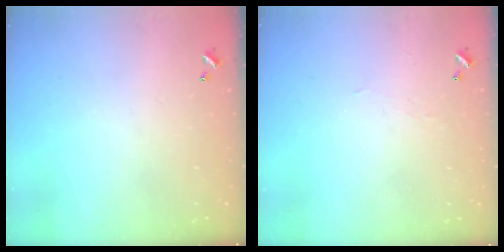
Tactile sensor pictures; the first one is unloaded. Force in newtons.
{"total": 1.7, "press": 1.7, "slide": 0.4}